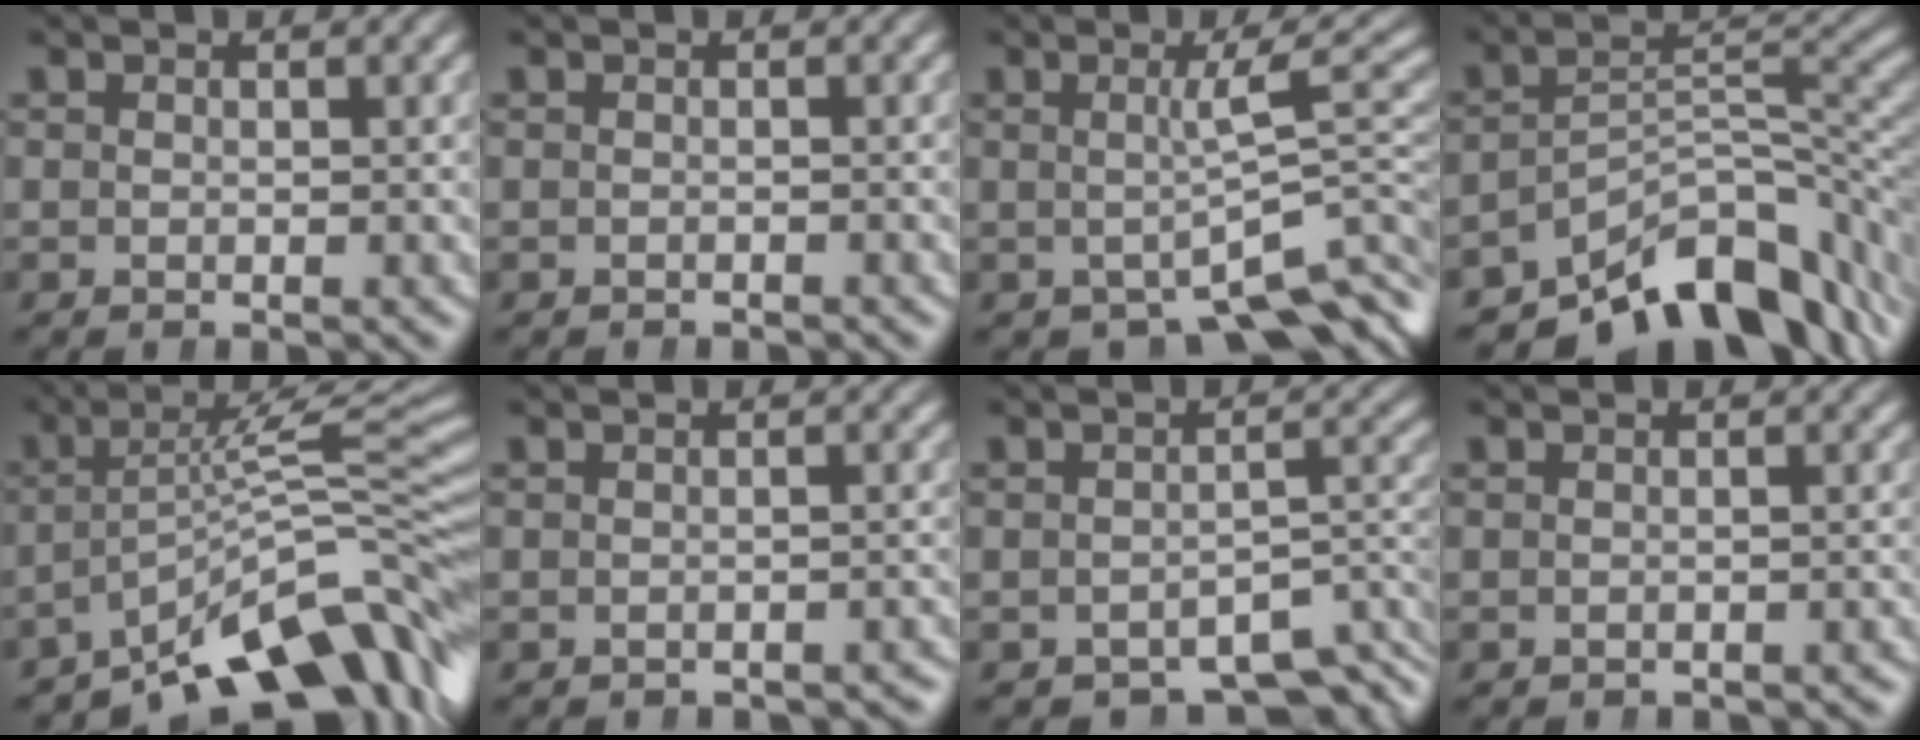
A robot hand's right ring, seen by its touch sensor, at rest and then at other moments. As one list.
[{"total": 0.8, "force": [-0.8, -0.1, -0.1], "torque": [0.004, -0.003, -0.011]}, {"total": 7.2, "force": [-3.1, 2.5, 6.0], "torque": [-0.068, -0.018, -0.032]}, {"total": 12.7, "force": [-7.0, 6.0, 8.8], "torque": [-0.102, -0.027, -0.099]}, {"total": 14.3, "force": [-7.1, 5.2, 11.2], "torque": [-0.140, -0.020, -0.085]}, {"total": 2.2, "force": [-2.2, 0.1, 0.2], "torque": [0.001, -0.006, -0.031]}, {"total": 7.7, "force": [-5.8, 3.1, 4.0], "torque": [-0.017, -0.013, -0.080]}, {"total": 1.9, "force": [-1.9, 0.0, 0.0], "torque": [0.003, -0.005, -0.026]}]